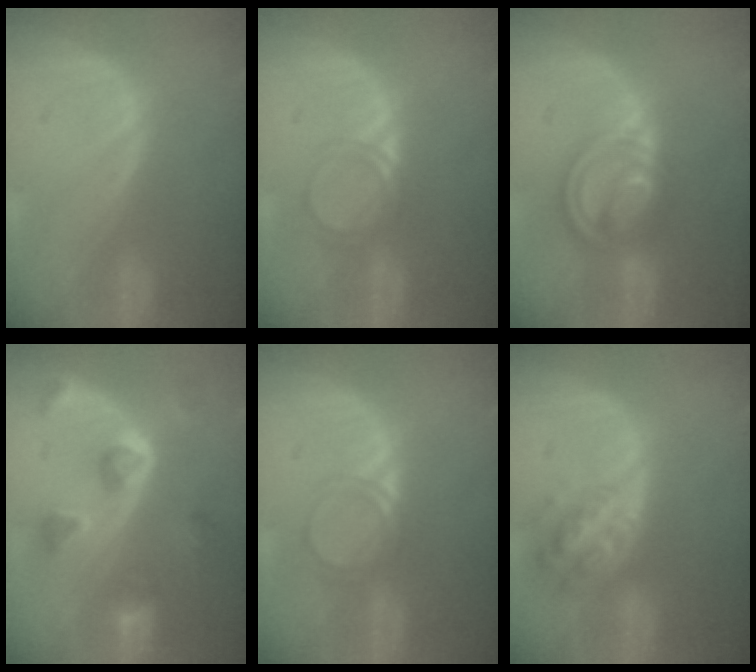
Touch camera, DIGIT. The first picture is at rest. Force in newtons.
{"total": 3.0, "press": 3.0, "slide": 0.3}
{"total": 7.9, "press": 6.9, "slide": 3.9}
{"total": 7.8, "press": 7.0, "slide": 3.5}
{"total": 3.0, "press": 3.0, "slide": 0.3}
{"total": 6.0, "press": 5.4, "slide": 2.6}